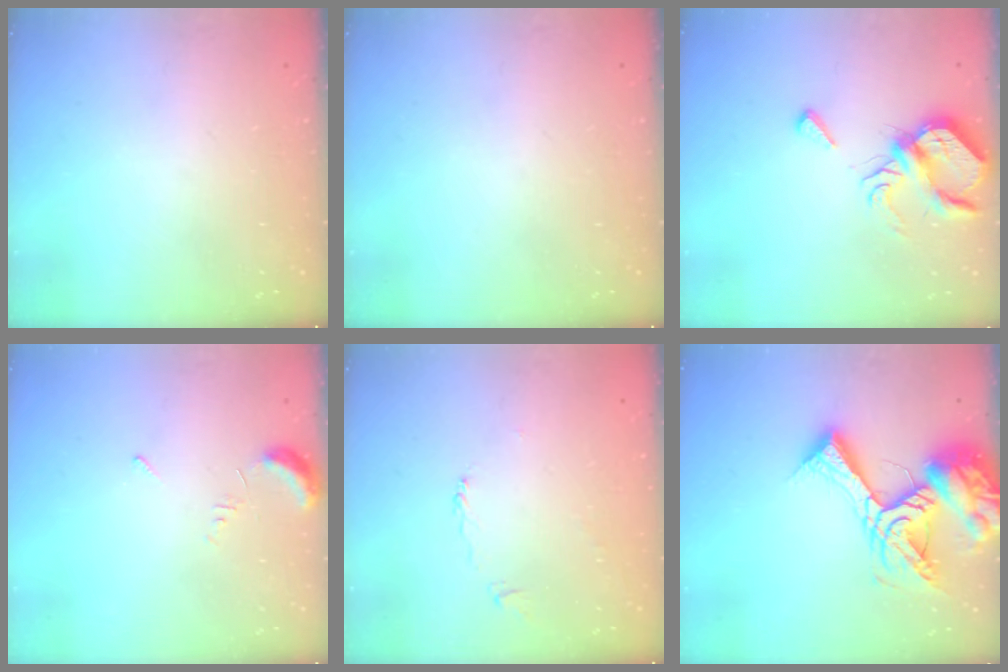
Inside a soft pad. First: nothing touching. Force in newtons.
{"total": 0.0}
{"total": 7.8, "press": 7.8, "slide": 0.5}
{"total": 5.2, "press": 5.2, "slide": 0.6}
{"total": 2.3, "press": 2.3, "slide": 0.3}
{"total": 19.3, "press": 19.2, "slide": 2.1}